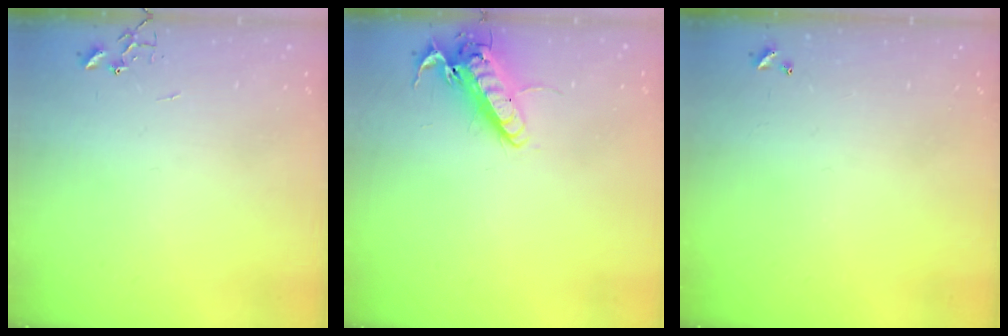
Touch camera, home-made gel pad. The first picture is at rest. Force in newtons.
{"total": 13.8, "press": 13.7, "slide": 2.0}
{"total": 0.0}